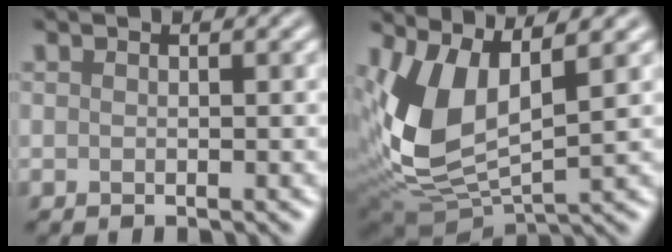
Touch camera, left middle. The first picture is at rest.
{"total": 8.0, "force": [2.2, 4.0, 6.5], "torque": [-0.152, -0.011, 0.046]}